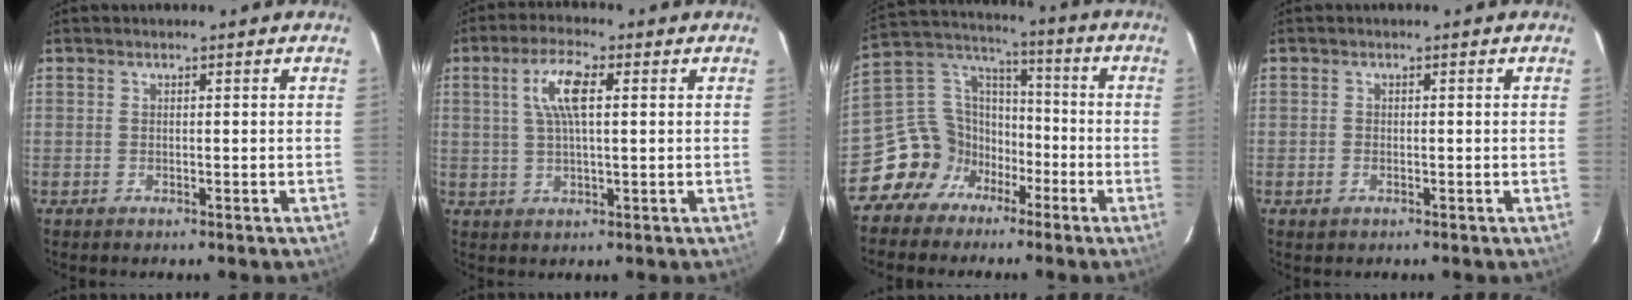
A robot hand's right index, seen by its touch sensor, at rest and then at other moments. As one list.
[{"total": 6.9, "force": [1.9, 2.0, 6.4], "torque": [-0.125, 0.011, 0.037]}, {"total": 11.7, "force": [-6.6, 9.4, 2.4], "torque": [-0.058, 0.051, -0.120]}, {"total": 1.3, "force": [-0.6, 1.0, 0.5], "torque": [-0.009, -0.002, -0.011]}]